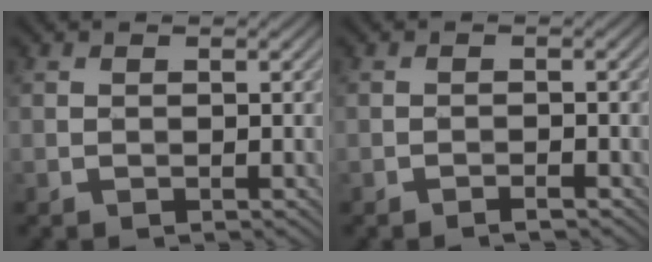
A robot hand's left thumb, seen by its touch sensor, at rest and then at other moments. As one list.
[{"total": 1.1, "force": [-0.9, 0.0, 0.6], "torque": [-0.010, 0.002, -0.018]}]